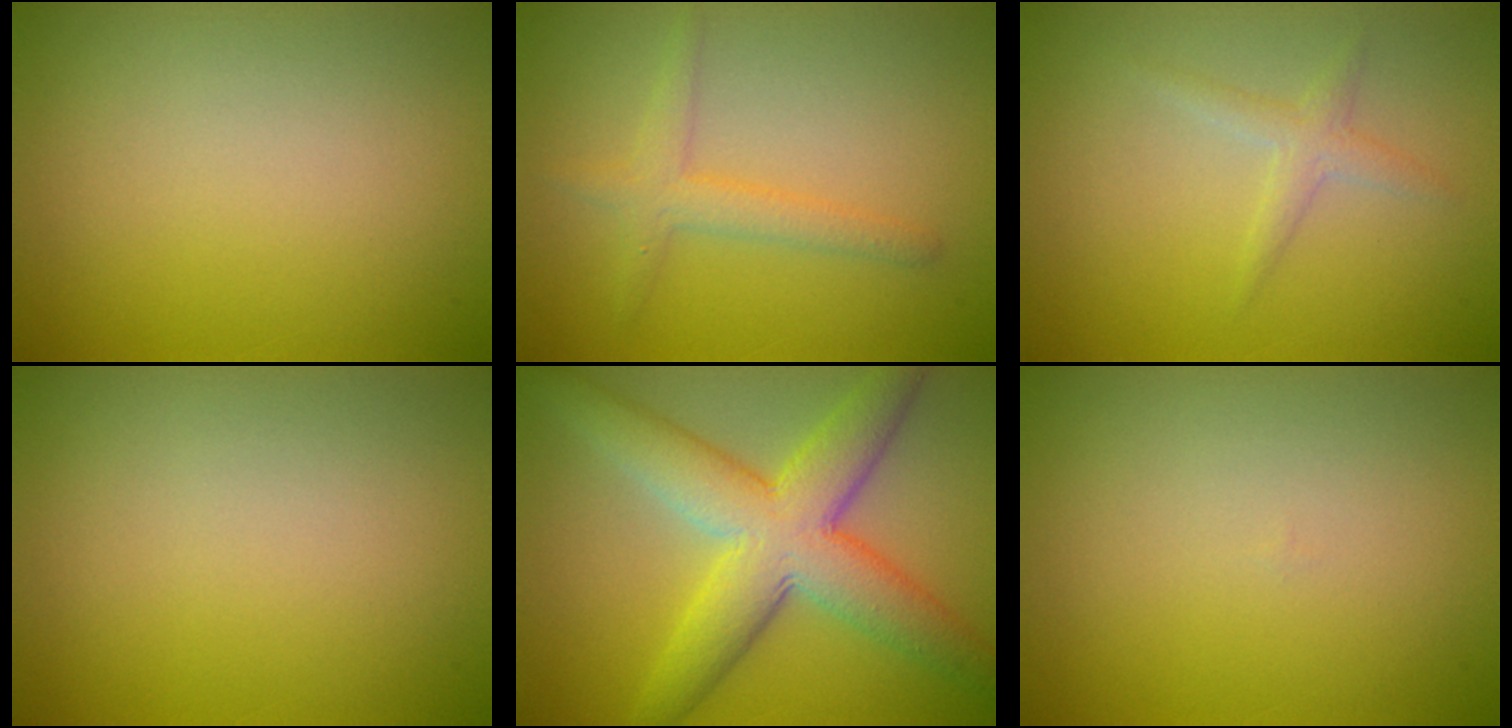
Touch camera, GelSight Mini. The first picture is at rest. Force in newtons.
{"total": 2.3, "press": 2.3, "slide": 0.1}
{"total": 1.6, "press": 1.6, "slide": 0.0}
{"total": 0.0}
{"total": 8.5, "press": 8.5, "slide": 0.4}
{"total": 0.0}